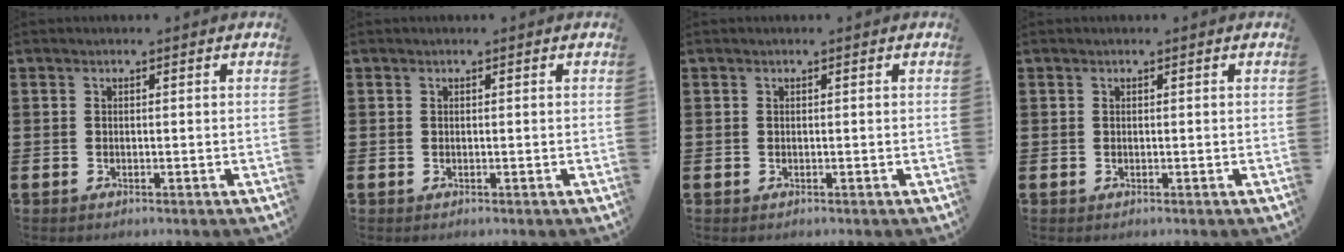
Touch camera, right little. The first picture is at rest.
{"total": 0.0}
{"total": 0.0}
{"total": 0.0}